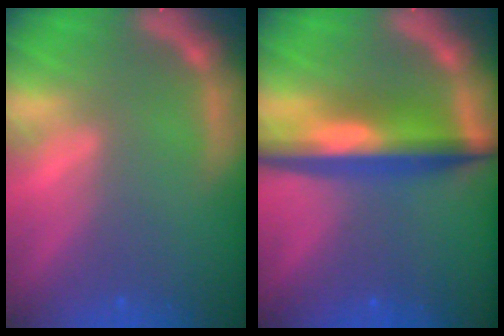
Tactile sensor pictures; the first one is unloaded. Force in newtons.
{"total": 7.1}